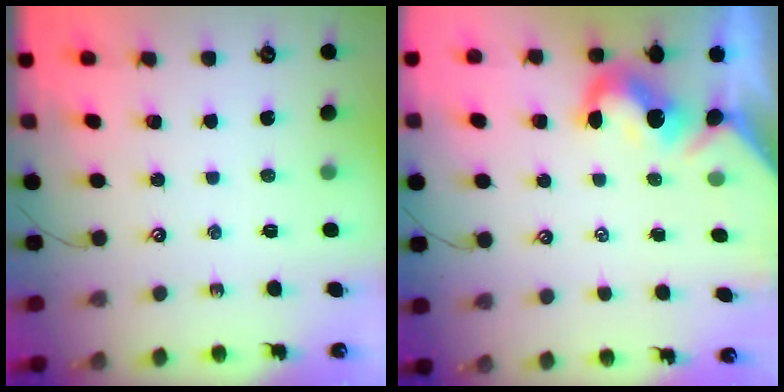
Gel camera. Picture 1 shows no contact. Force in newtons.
{"total": 2.4, "press": 2.3, "slide": 0.7}